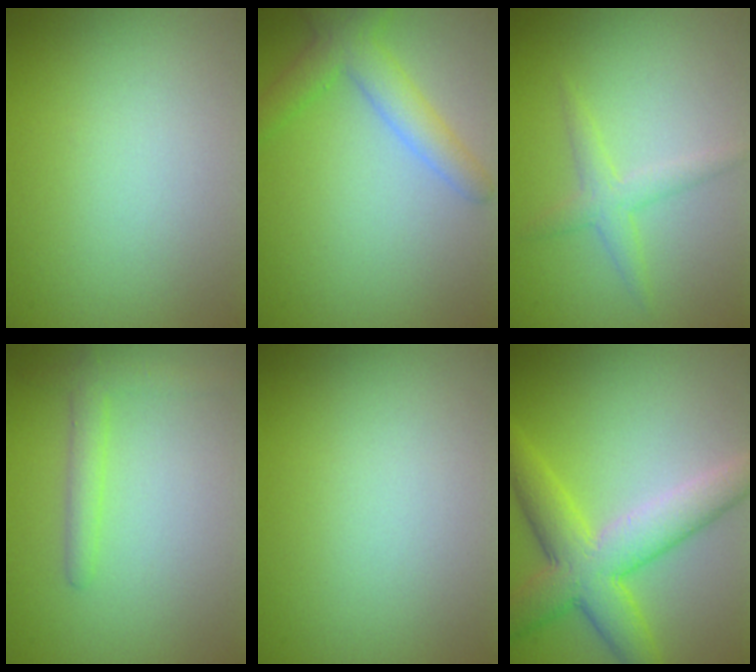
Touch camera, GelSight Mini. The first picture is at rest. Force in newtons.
{"total": 3.6, "press": 3.6, "slide": 0.1}
{"total": 2.0, "press": 2.0, "slide": 0.2}
{"total": 2.0, "press": 2.0, "slide": 0.2}
{"total": 0.0}
{"total": 7.1, "press": 7.1, "slide": 0.3}